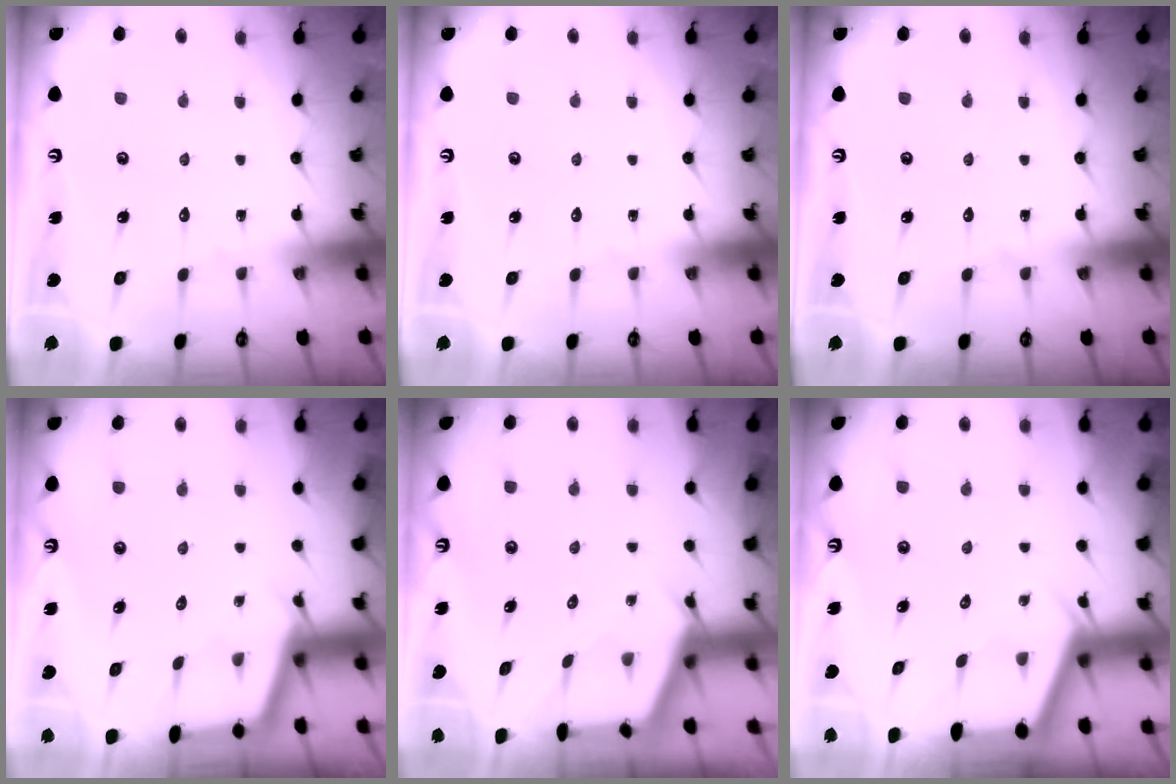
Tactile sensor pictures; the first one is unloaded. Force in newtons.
{"total": 0.0}
{"total": 0.0}
{"total": 2.9, "press": 2.9, "slide": 0.3}
{"total": 2.6, "press": 2.6, "slide": 0.3}
{"total": 2.9, "press": 2.8, "slide": 0.4}